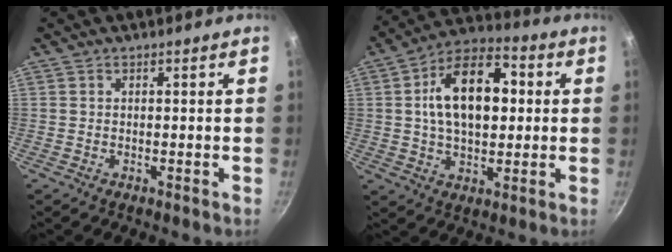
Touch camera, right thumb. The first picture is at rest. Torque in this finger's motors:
{"motor_torque": [-0.81, 1.71, 1.33, 0.03, 0.14]}